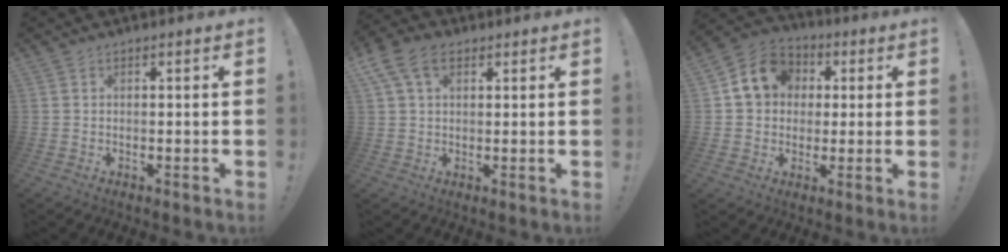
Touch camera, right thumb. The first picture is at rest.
{"total": 8.7, "force": [3.9, 5.6, 5.5], "torque": [-0.097, 0.002, 0.079]}
{"total": 11.3, "force": [2.5, 9.8, 5.0], "torque": [-0.061, 0.003, 0.053]}